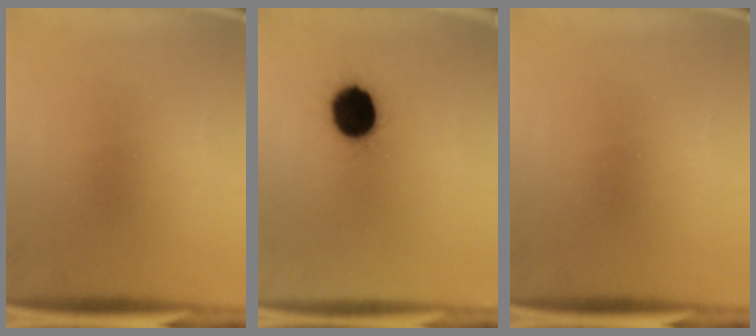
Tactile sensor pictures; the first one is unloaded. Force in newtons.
{"total": 12.4}
{"total": 0.0}